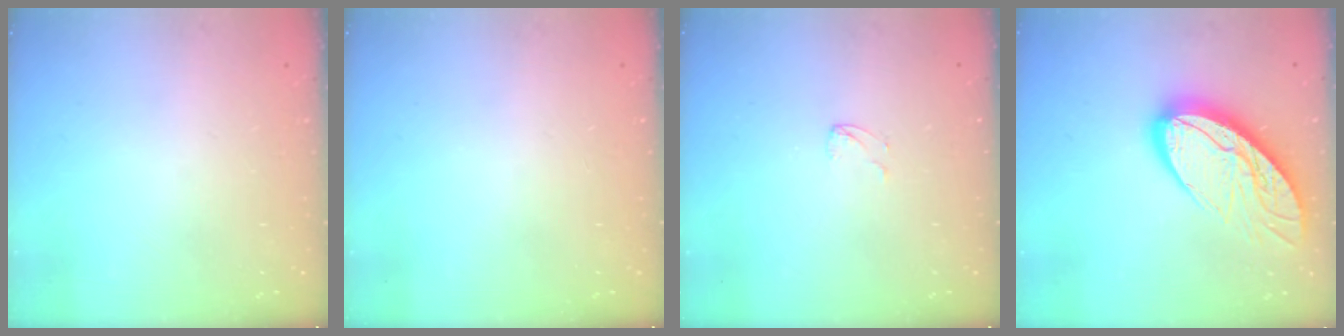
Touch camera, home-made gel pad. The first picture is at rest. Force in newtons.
{"total": 0.0}
{"total": 2.9, "press": 2.9, "slide": 0.2}
{"total": 16.0, "press": 15.9, "slide": 1.5}